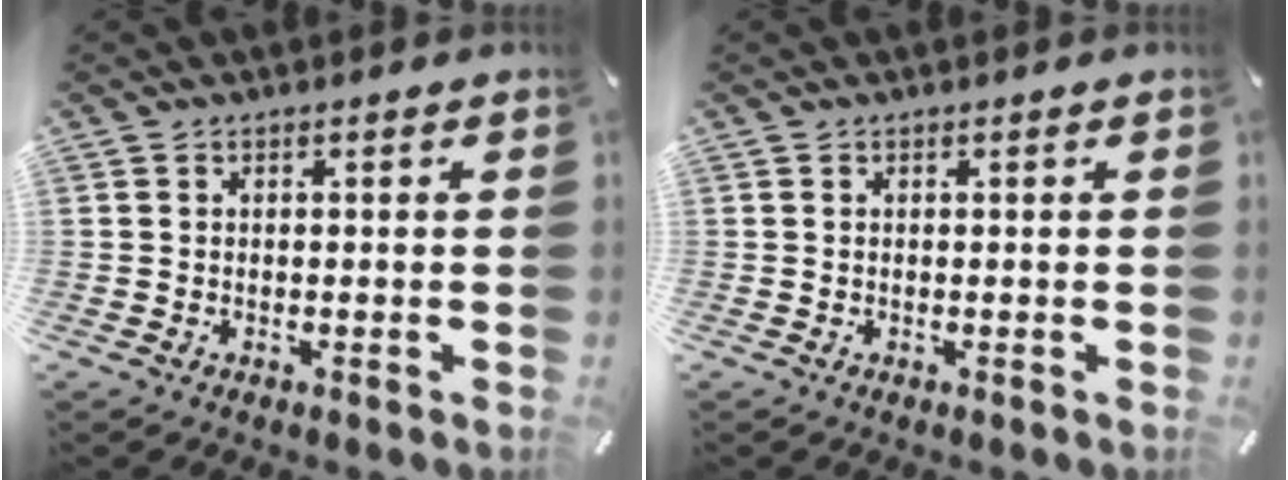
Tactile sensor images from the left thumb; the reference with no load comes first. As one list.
[{"total": 0.0}]